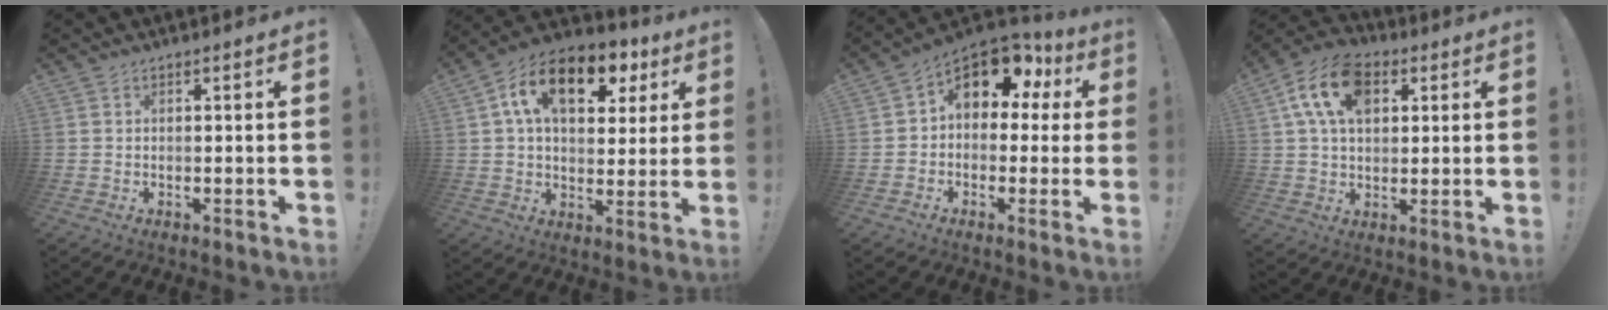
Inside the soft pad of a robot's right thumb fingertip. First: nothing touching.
{"total": 16.7, "force": [7.0, 9.7, 11.6], "torque": [-0.191, -0.017, 0.121]}
{"total": 11.3, "force": [5.2, 6.8, 7.3], "torque": [-0.109, -0.028, 0.094]}
{"total": 14.3, "force": [5.3, 9.3, 9.4], "torque": [-0.167, 0.001, 0.100]}